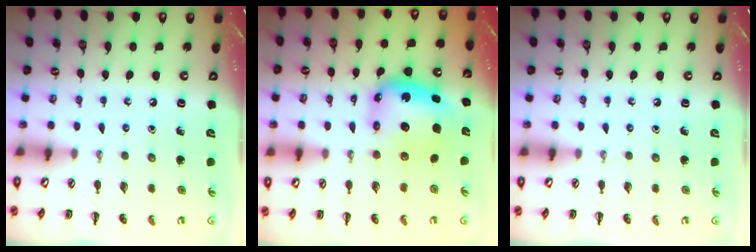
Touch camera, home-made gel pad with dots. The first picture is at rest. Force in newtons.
{"total": 6.6, "press": 6.3, "slide": 2.0}
{"total": 0.0}